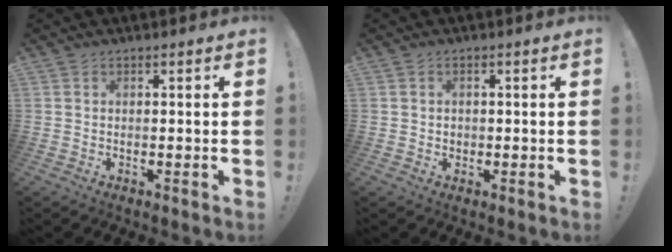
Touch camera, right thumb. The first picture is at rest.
{"total": 1.3, "force": [0.2, 1.2, 0.3], "torque": [-0.003, -0.001, 0.001]}